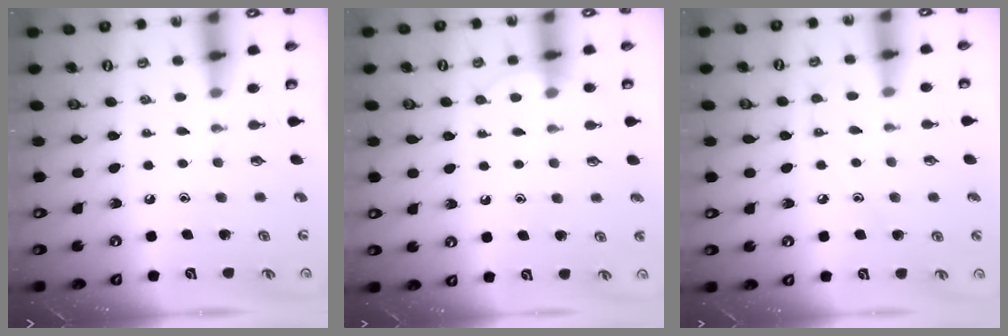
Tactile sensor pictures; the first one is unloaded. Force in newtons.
{"total": 4.5, "press": 4.4, "slide": 0.4}
{"total": 5.7, "press": 5.7, "slide": 0.5}